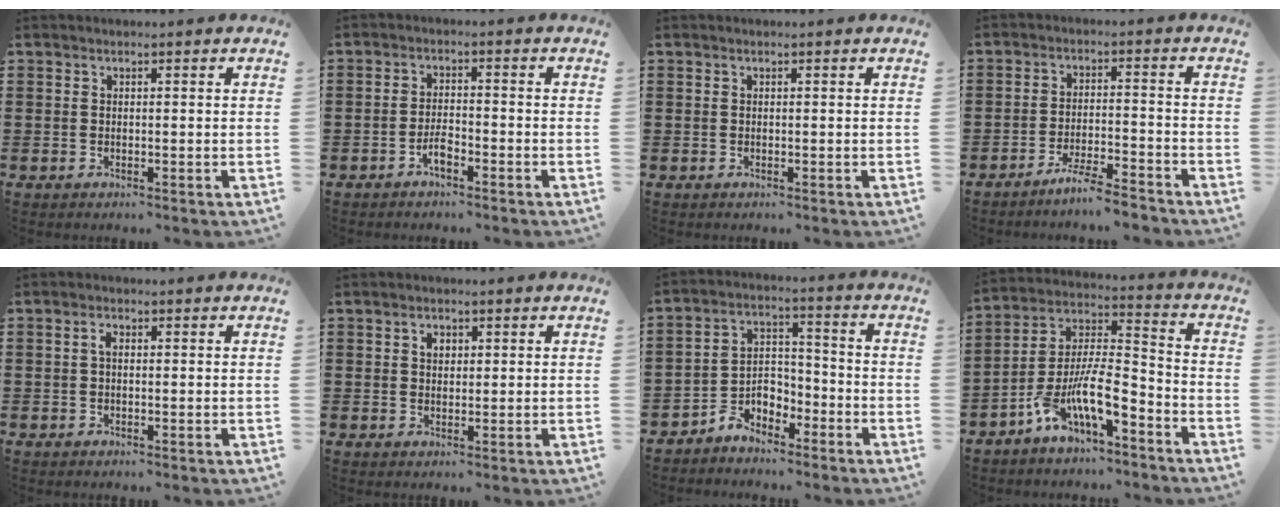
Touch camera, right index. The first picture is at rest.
{"total": 2.7, "force": [-1.8, 0.6, 2.0], "torque": [-0.046, -0.001, -0.035]}
{"total": 0.0}
{"total": 5.1, "force": [-4.7, -0.1, 2.0], "torque": [-0.041, -0.006, -0.090]}
{"total": 1.4, "force": [0.1, 0.7, 1.3], "torque": [-0.025, 0.005, -0.001]}
{"total": 1.8, "force": [0.6, 1.3, 1.1], "torque": [-0.025, 0.010, 0.009]}
{"total": 4.4, "force": [-3.6, 2.4, 0.7], "torque": [-0.022, 0.008, -0.074]}
{"total": 10.9, "force": [-6.8, 3.4, 7.8], "torque": [-0.165, 0.000, -0.133]}